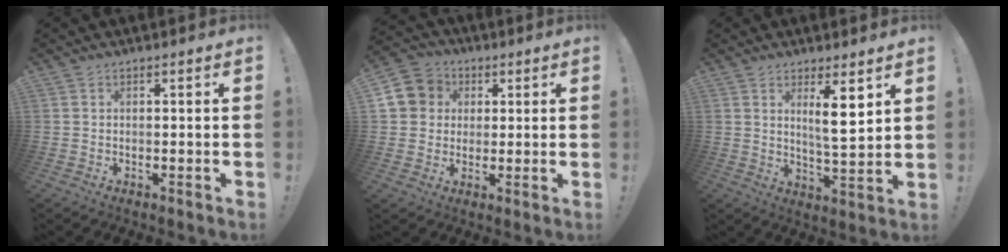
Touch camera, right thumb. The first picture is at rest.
{"total": 9.2, "force": [1.8, 8.6, 2.9], "torque": [-0.047, 0.003, 0.038]}
{"total": 8.7, "force": [4.0, 1.3, 7.6], "torque": [-0.113, -0.026, 0.061]}